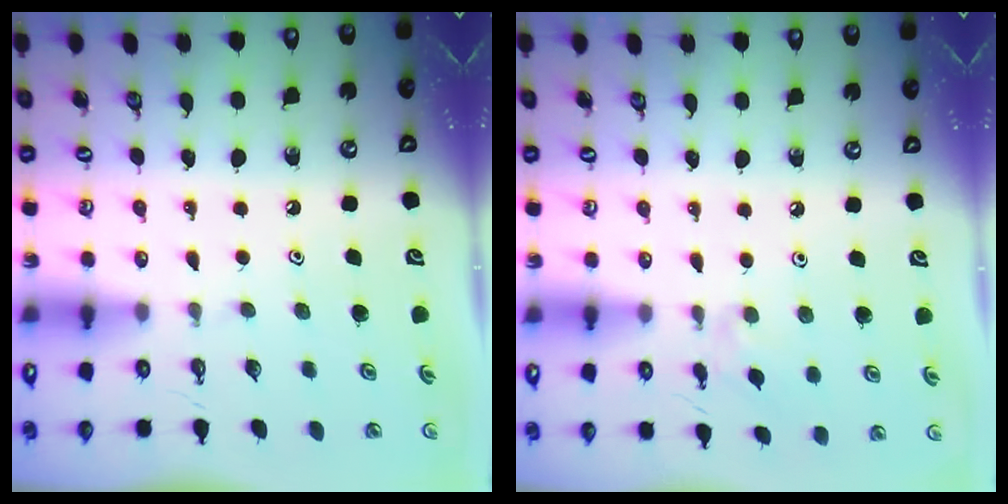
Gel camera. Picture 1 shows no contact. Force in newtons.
{"total": 2.1, "press": 2.1, "slide": 0.5}